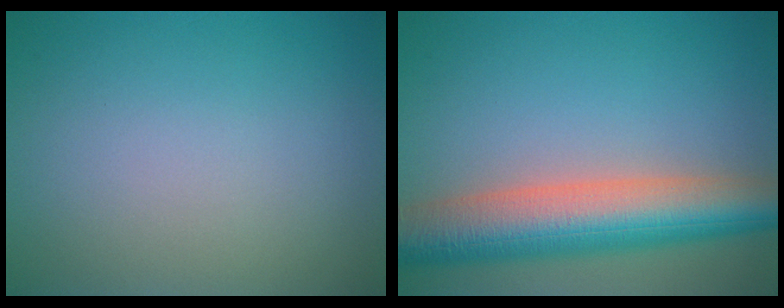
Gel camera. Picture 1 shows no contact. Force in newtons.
{"total": 9.5, "press": 9.5, "slide": 0.7}